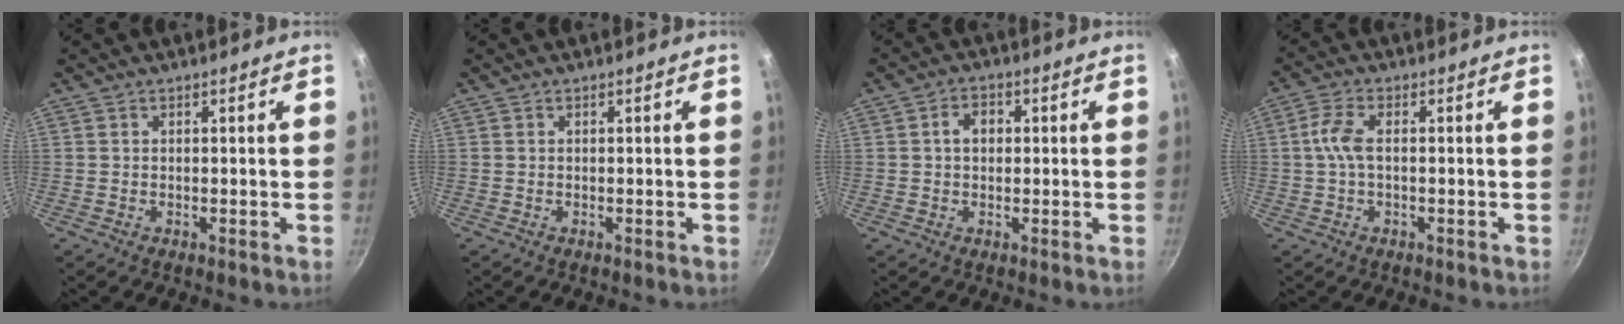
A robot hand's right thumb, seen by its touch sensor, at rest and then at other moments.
{"total": 0.0}
{"total": 3.6, "force": [0.4, 2.8, 2.3], "torque": [-0.021, 0.009, 0.004]}
{"total": 4.6, "force": [0.1, 2.0, 4.1], "torque": [-0.099, 0.012, -0.004]}